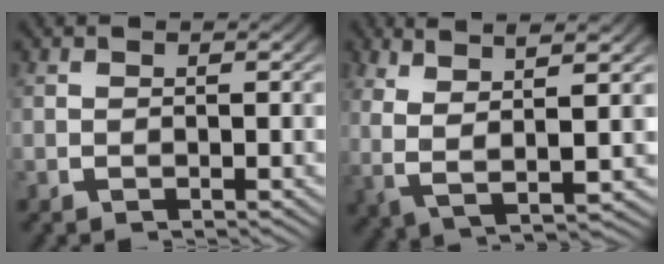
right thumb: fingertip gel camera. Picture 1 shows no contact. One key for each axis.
{"total": 9.3, "fx": 3.0, "fy": 4.0, "fz": 7.8, "tx": -0.143, "ty": 0.007, "tz": 0.049}